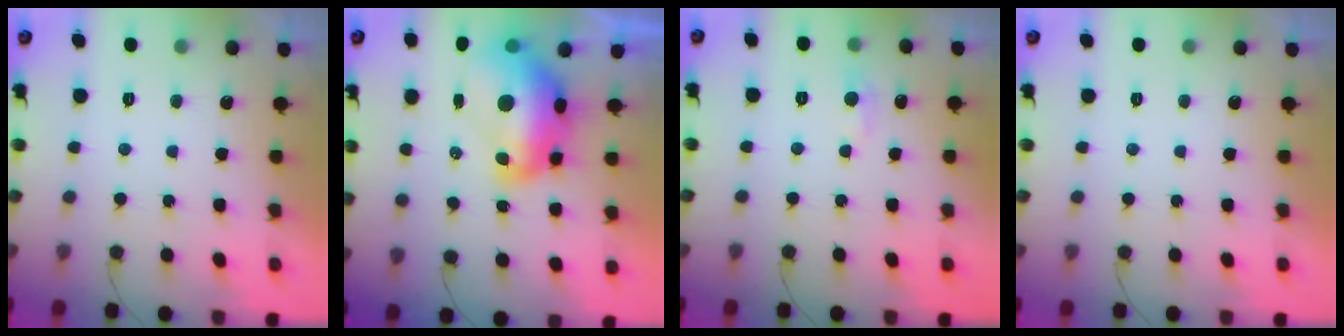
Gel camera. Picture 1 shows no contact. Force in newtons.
{"total": 16.3, "press": 16.2, "slide": 1.6}
{"total": 4.4, "press": 4.4, "slide": 0.5}
{"total": 0.0}